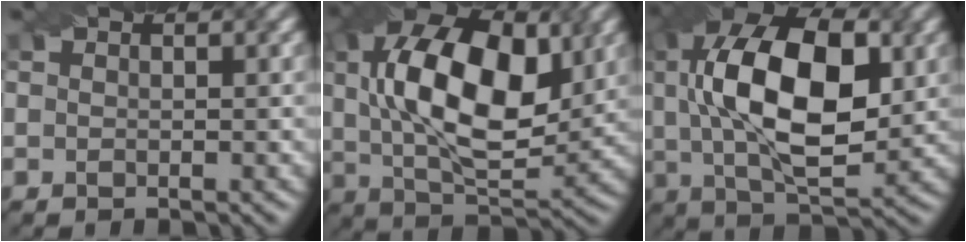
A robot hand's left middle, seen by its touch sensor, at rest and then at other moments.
{"total": 13.6, "force": [2.7, 7.0, 11.3], "torque": [-0.197, 0.014, 0.044]}
{"total": 13.8, "force": [1.9, 6.7, 11.9], "torque": [-0.208, 0.013, 0.031]}